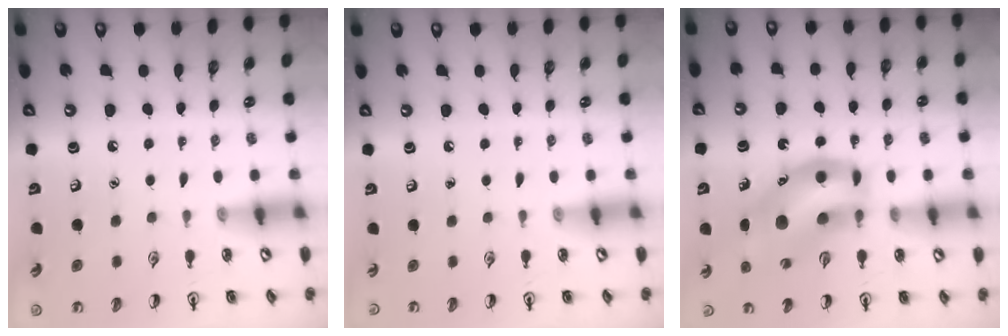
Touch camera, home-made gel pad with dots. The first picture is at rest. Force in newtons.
{"total": 0.0}
{"total": 17.1, "press": 16.6, "slide": 3.8}